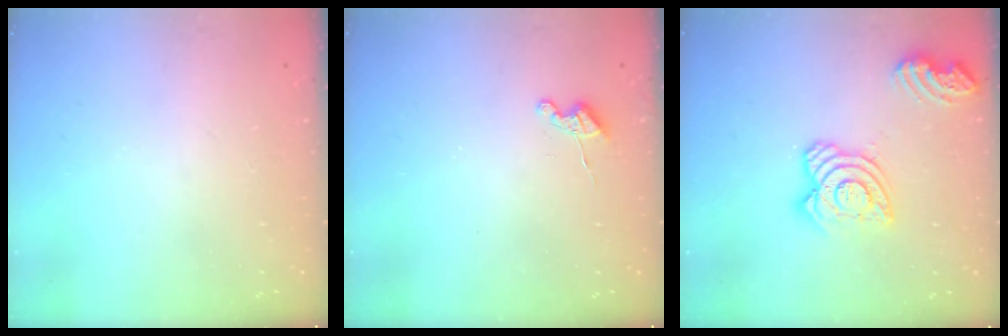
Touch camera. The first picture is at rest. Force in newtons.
{"total": 4.2, "press": 4.2, "slide": 0.5}
{"total": 16.1, "press": 16.1, "slide": 1.5}